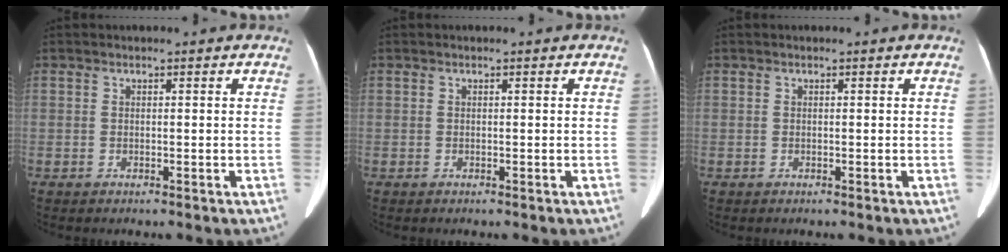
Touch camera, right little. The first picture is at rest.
{"total": 0.0}
{"total": 0.0}